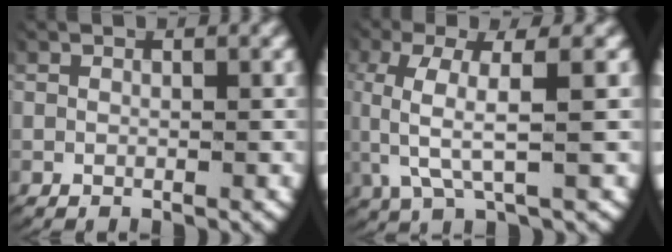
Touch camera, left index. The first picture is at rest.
{"total": 5.5, "force": [0.1, 2.1, 5.1], "torque": [-0.123, -0.007, 0.012]}